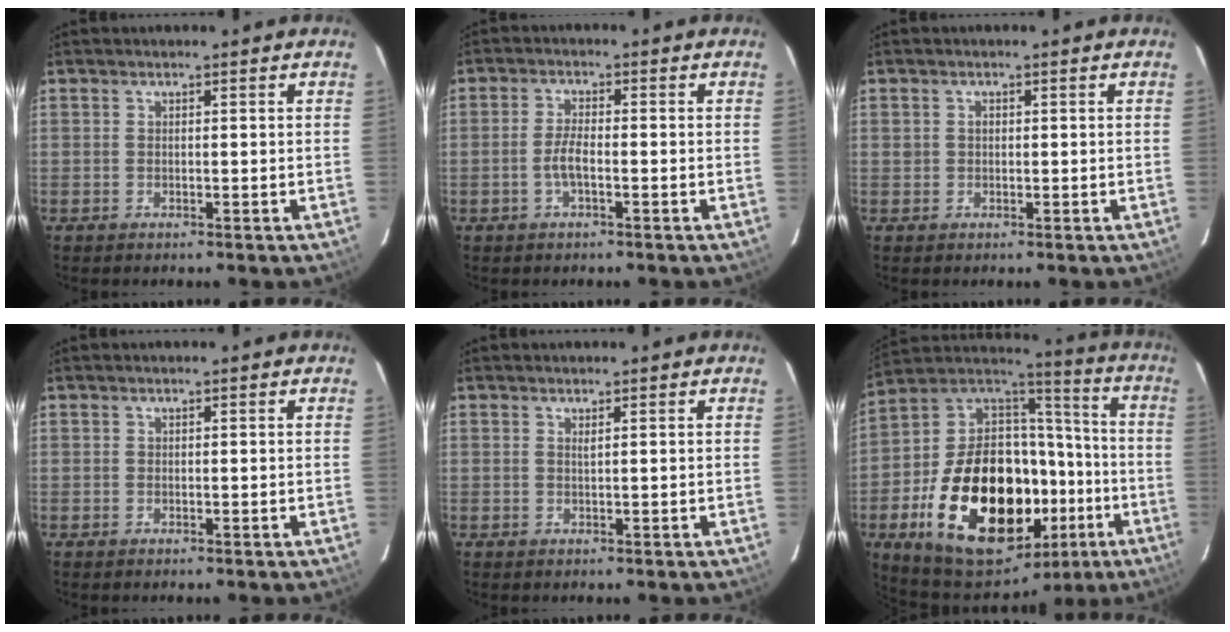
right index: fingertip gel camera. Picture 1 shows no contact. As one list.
[{"total": 3.1, "force": [-1.1, 0.7, 2.8], "torque": [-0.061, 0.004, -0.021]}, {"total": 1.0, "force": [0.1, 1.0, 0.3], "torque": [-0.001, 0.003, 0.002]}, {"total": 0.0}, {"total": 0.6, "force": [0.4, -0.1, 0.3], "torque": [-0.005, 0.001, 0.008]}, {"total": 35.1, "force": [-12.0, 21.2, 25.2], "torque": [-0.475, 0.028, -0.168]}]